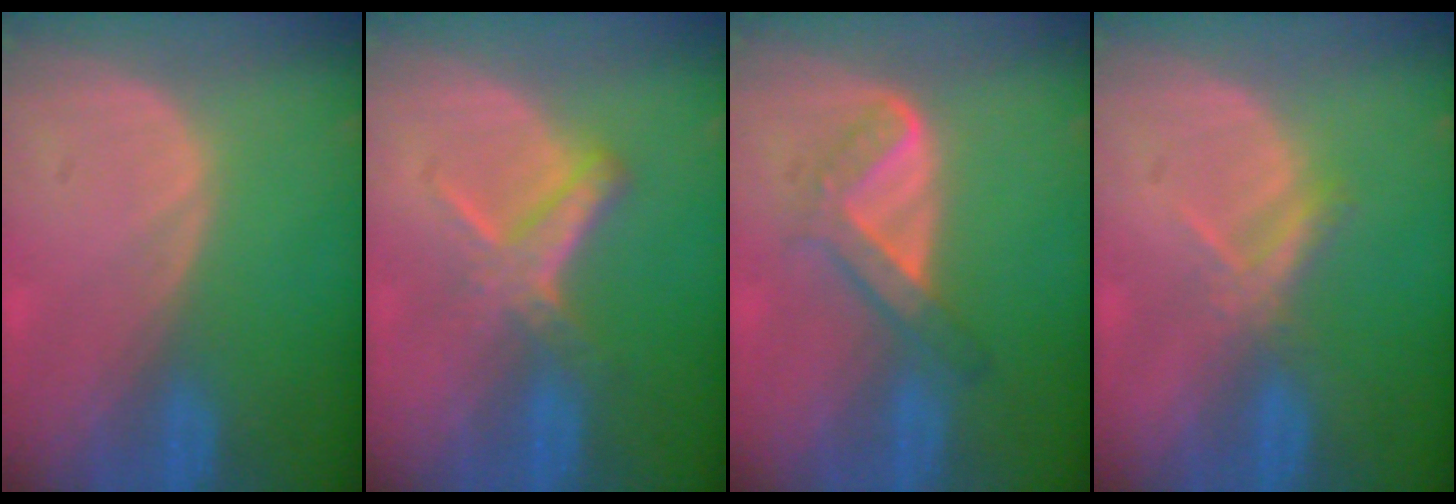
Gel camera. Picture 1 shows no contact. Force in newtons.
{"total": 5.7, "press": 5.1, "slide": 2.6}
{"total": 4.8, "press": 4.8, "slide": 0.7}
{"total": 3.1, "press": 2.9, "slide": 0.9}